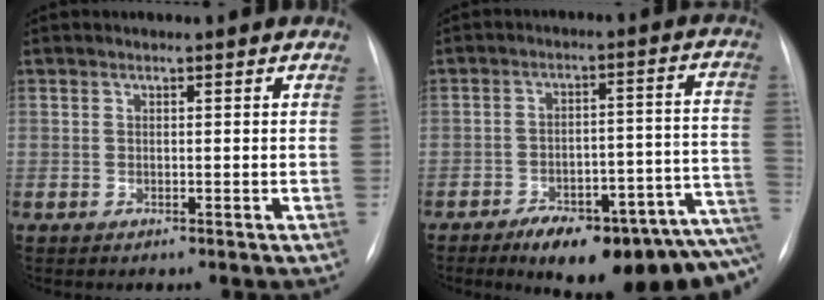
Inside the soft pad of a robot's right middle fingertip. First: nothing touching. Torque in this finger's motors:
{"motor_torque": [1.15, -0.99, 0.34, 0.15]}